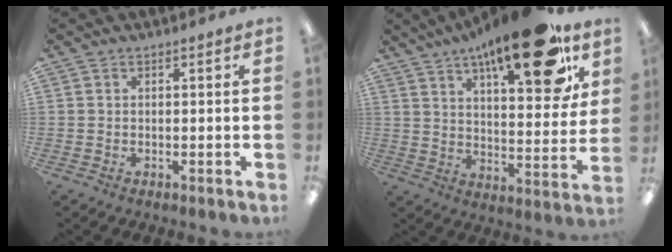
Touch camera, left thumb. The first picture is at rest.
{"total": 22.4, "force": [14.8, 7.4, 15.2], "torque": [-0.215, -0.081, 0.233]}